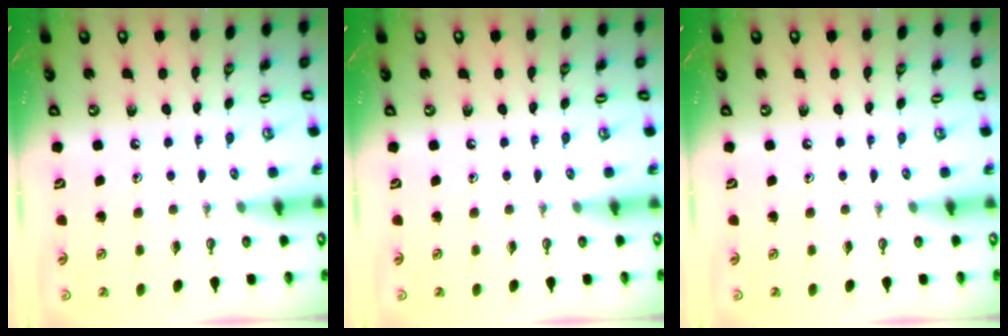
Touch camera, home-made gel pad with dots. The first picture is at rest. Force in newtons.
{"total": 0.0}
{"total": 0.0}